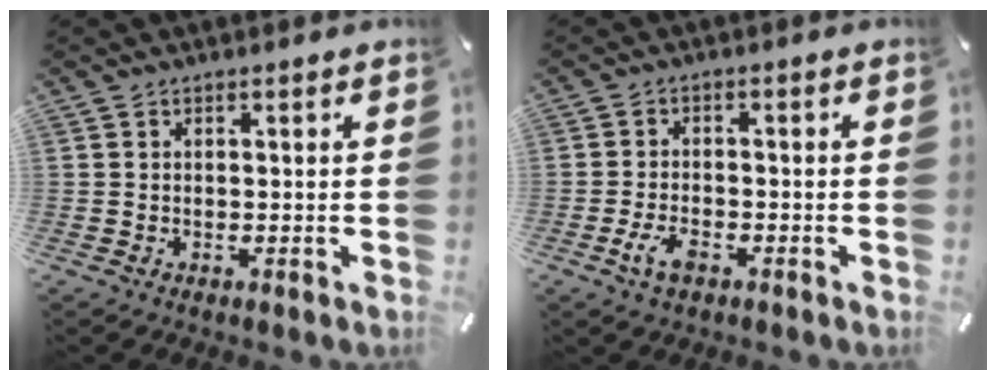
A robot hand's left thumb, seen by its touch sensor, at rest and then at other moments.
{"total": 4.6, "force": [-2.2, 2.5, 3.2], "torque": [-0.078, 0.002, -0.045]}